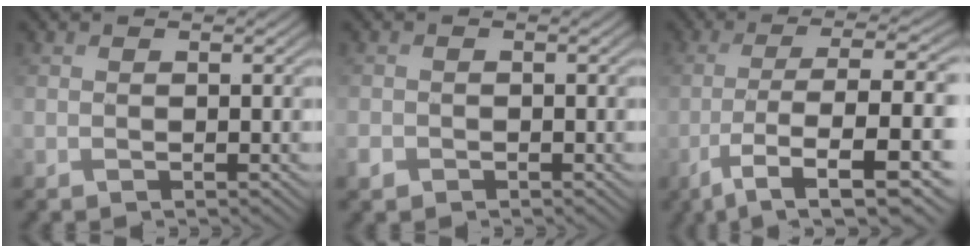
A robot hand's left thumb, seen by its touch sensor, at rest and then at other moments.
{"total": 1.0, "force": [-0.7, 0.7, 0.0], "torque": [-0.001, -0.002, -0.018]}
{"total": 10.4, "force": [-1.9, 3.4, 9.7], "torque": [-0.181, -0.011, -0.027]}